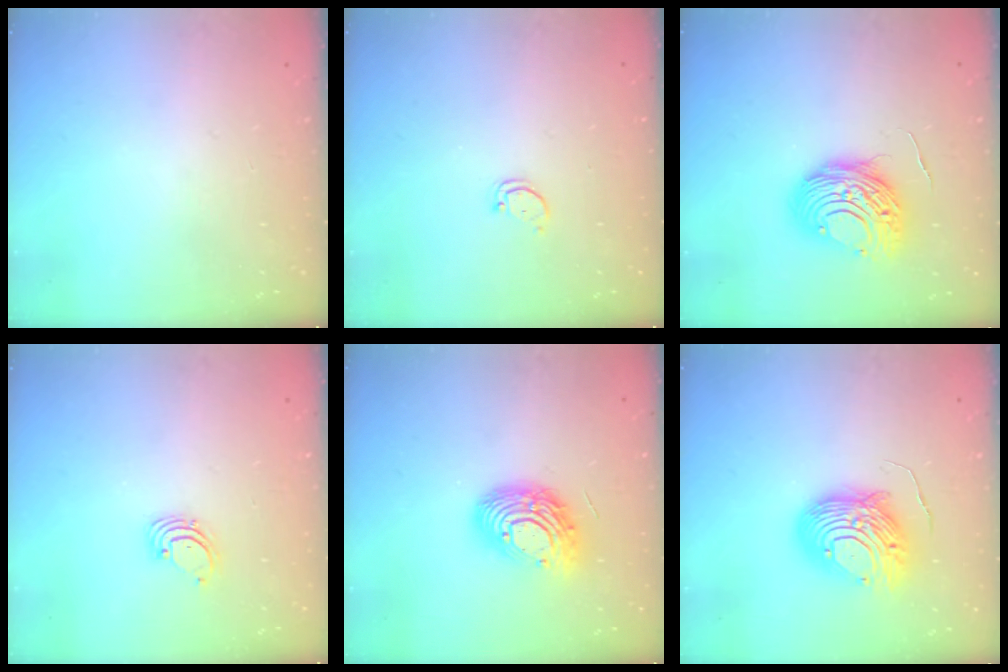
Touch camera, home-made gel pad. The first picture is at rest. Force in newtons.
{"total": 1.8, "press": 1.8, "slide": 0.1}
{"total": 12.0, "press": 12.0, "slide": 0.9}
{"total": 1.5, "press": 1.5, "slide": 0.1}
{"total": 15.0, "press": 15.0, "slide": 1.2}
{"total": 12.1, "press": 12.0, "slide": 1.2}